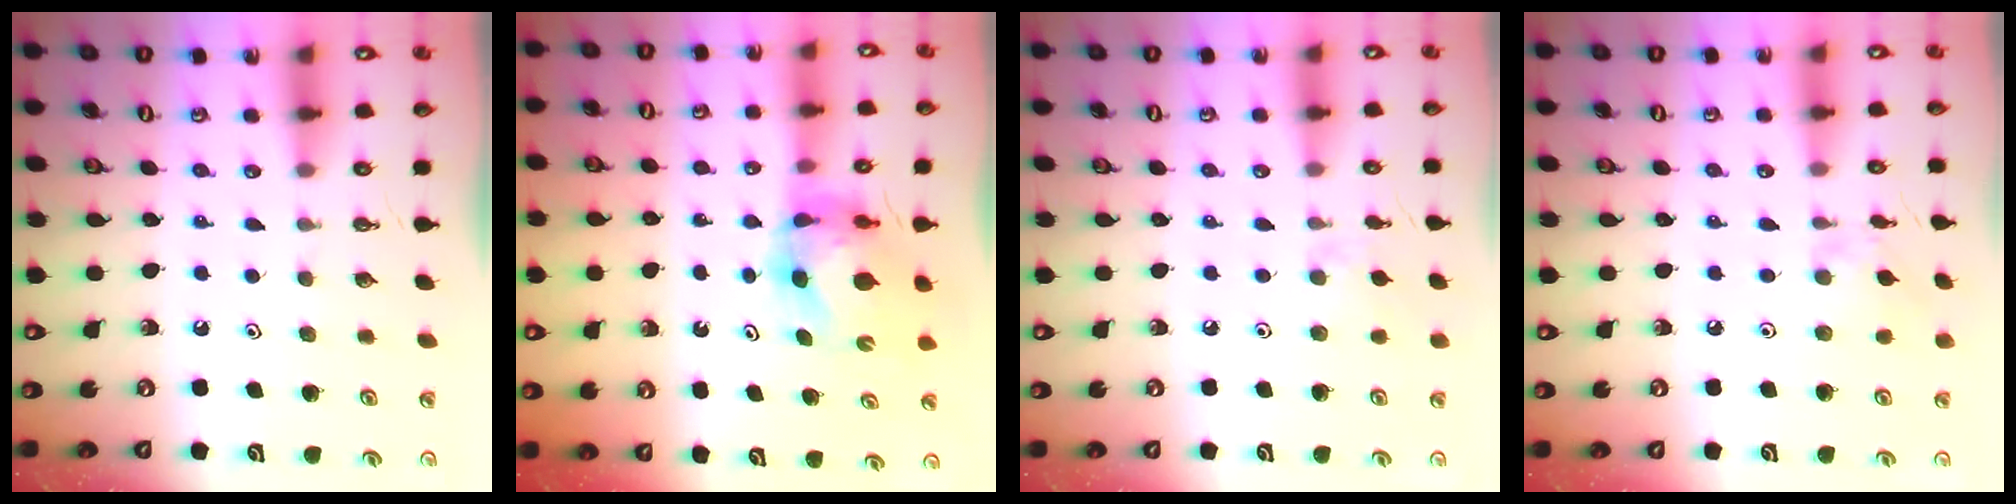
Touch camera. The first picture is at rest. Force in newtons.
{"total": 7.2, "press": 7.2, "slide": 0.7}
{"total": 2.0, "press": 1.9, "slide": 0.5}
{"total": 2.8, "press": 2.7, "slide": 0.5}